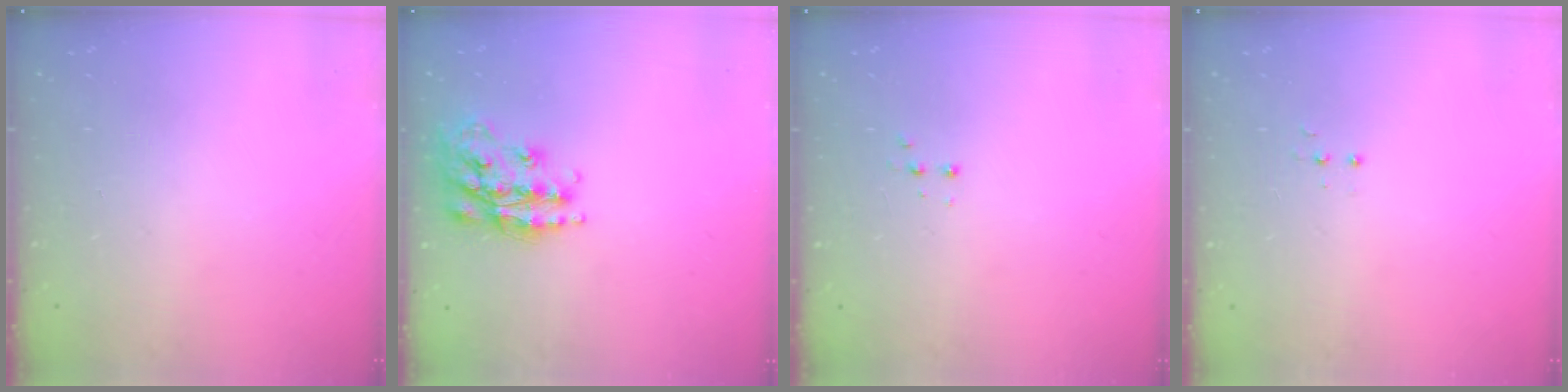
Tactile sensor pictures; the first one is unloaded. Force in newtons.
{"total": 18.8, "press": 18.7, "slide": 1.2}
{"total": 3.0, "press": 2.9, "slide": 0.7}
{"total": 3.1, "press": 3.0, "slide": 0.8}